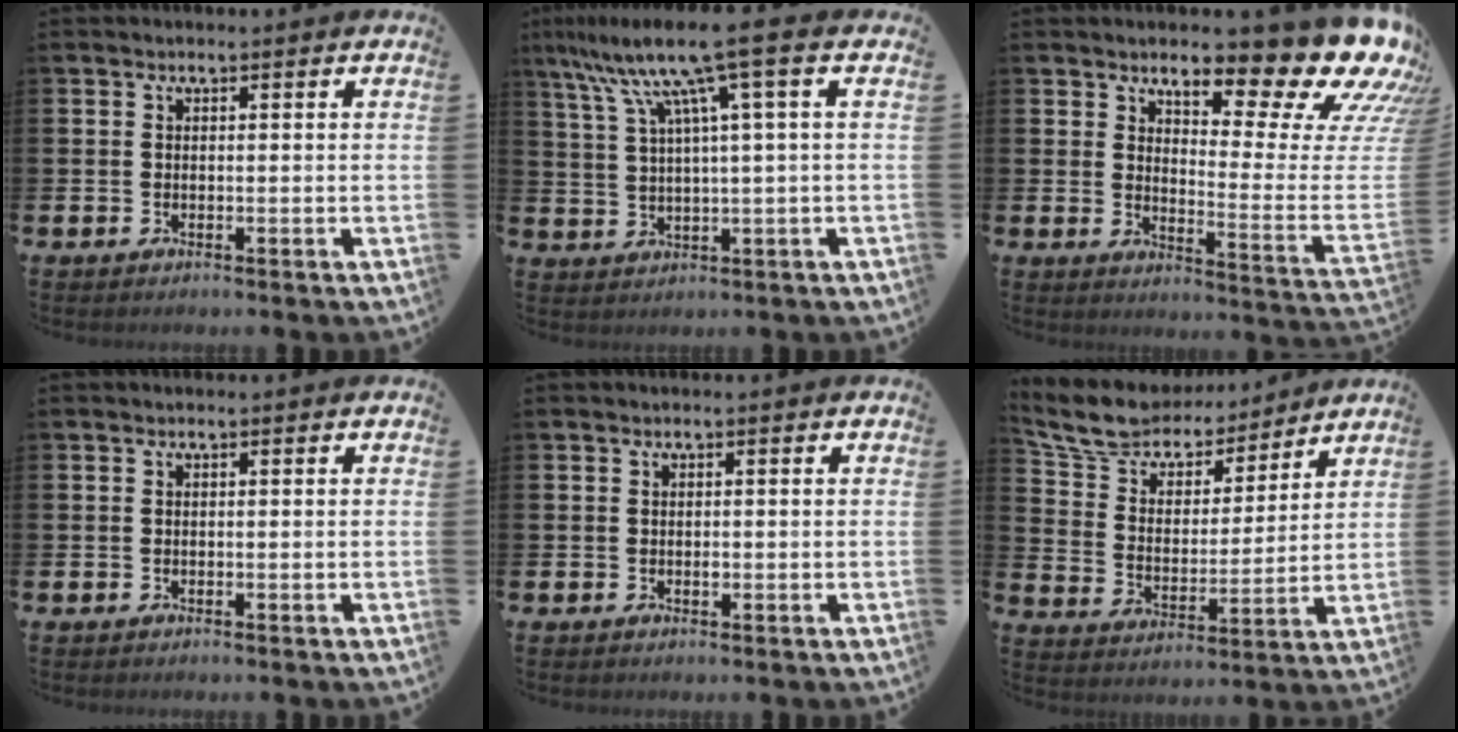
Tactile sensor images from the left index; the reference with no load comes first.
{"total": 10.6, "force": [5.6, 0.3, 9.0], "torque": [-0.207, -0.018, 0.086]}
{"total": 13.0, "force": [10.3, 3.6, 6.9], "torque": [-0.098, -0.098, 0.163]}
{"total": 0.0}
{"total": 0.7, "force": [0.0, 0.4, 0.5], "torque": [-0.004, -0.002, -0.002]}
{"total": 9.3, "force": [8.6, 3.3, 1.8], "torque": [-0.081, -0.057, 0.154]}